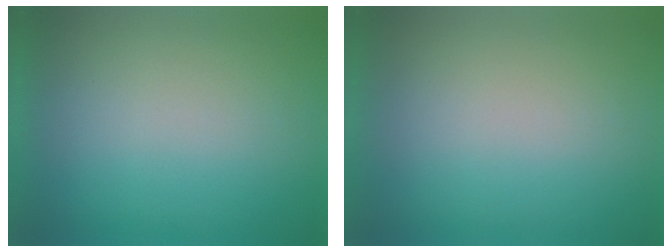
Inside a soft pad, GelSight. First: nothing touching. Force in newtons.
{"total": 1.3}